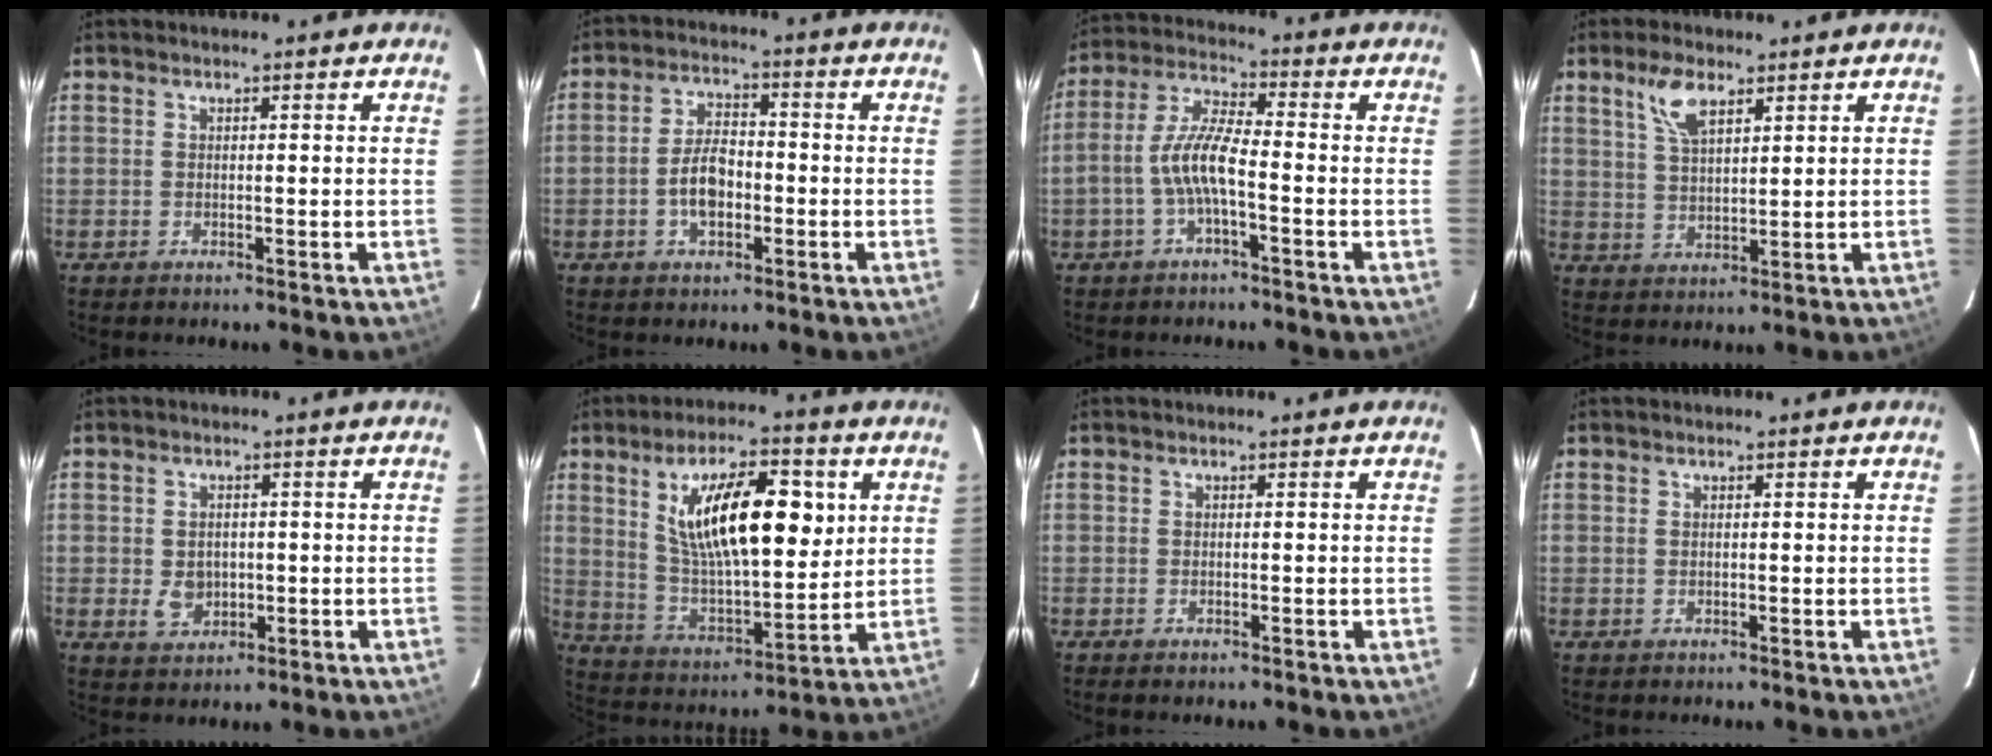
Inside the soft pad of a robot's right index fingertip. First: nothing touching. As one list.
[{"total": 6.5, "force": [-1.9, 3.6, 5.1], "torque": [-0.102, 0.010, -0.029]}, {"total": 7.5, "force": [-2.5, 1.8, 6.9], "torque": [-0.155, 0.013, -0.048]}, {"total": 6.2, "force": [3.7, 2.5, 4.2], "torque": [-0.082, 0.009, 0.075]}, {"total": 4.4, "force": [-0.6, 3.6, 2.4], "torque": [-0.044, -0.002, -0.002]}, {"total": 19.0, "force": [6.1, 7.2, 16.5], "torque": [-0.279, 0.009, 0.115]}, {"total": 0.8, "force": [-0.7, 0.3, 0.4], "torque": [-0.009, -0.003, -0.014]}, {"total": 0.0}]